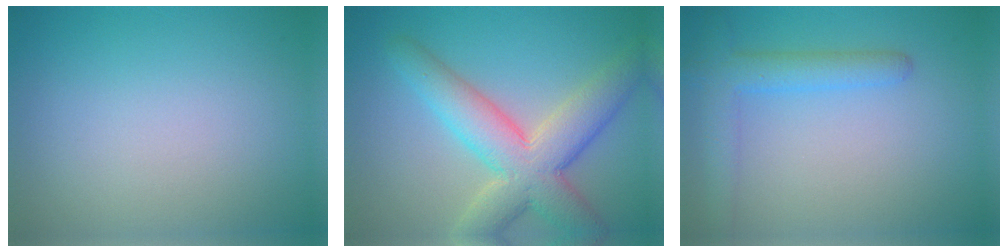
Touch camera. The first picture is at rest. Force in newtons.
{"total": 7.9, "press": 7.8, "slide": 0.7}
{"total": 3.5, "press": 3.5, "slide": 0.2}